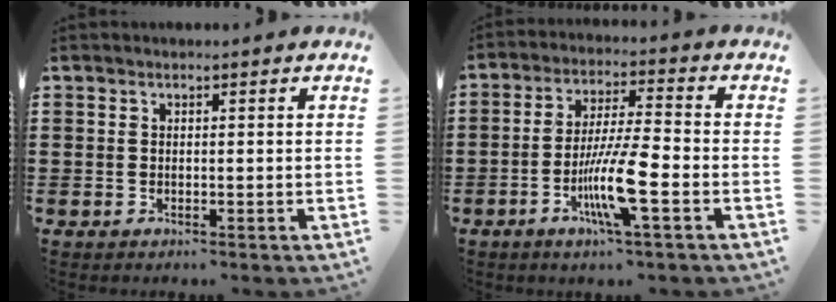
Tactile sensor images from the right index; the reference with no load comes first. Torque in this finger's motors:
{"motor_torque": [1.16, -0.98, 0.37, 0.21]}